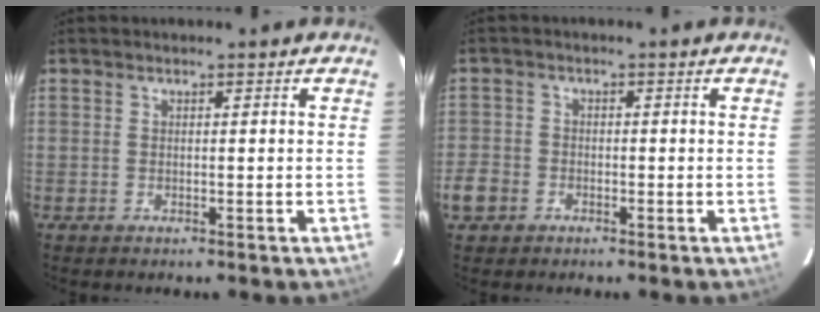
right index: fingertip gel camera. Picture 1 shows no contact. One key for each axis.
{"total": 5.3, "fx": -2.6, "fy": 4.4, "fz": 1.6, "tx": -0.040, "ty": 0.011, "tz": -0.045}